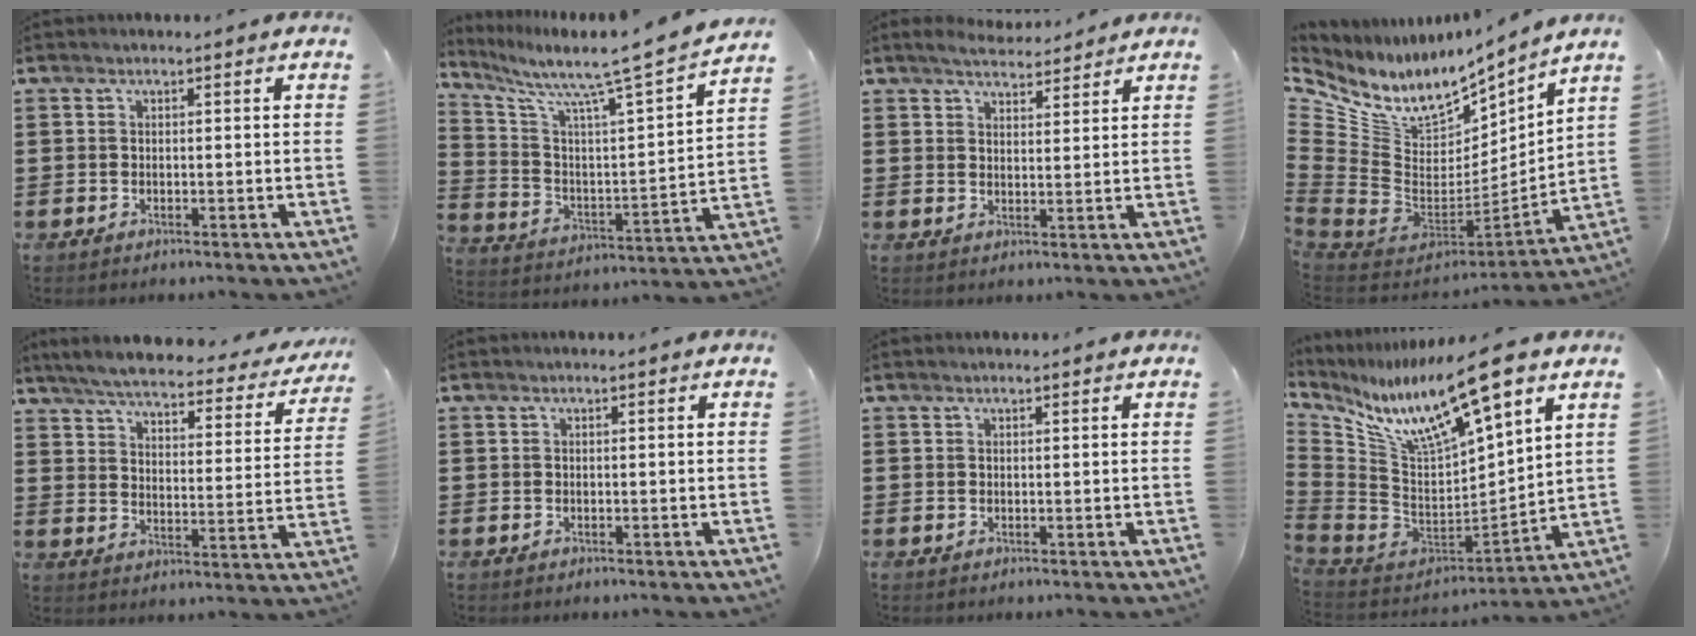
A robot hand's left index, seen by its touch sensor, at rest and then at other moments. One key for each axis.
{"total": 8.0, "fx": 6.9, "fy": -0.1, "fz": 4.0, "tx": -0.104, "ty": -0.063, "tz": 0.102}
{"total": 4.1, "fx": 3.9, "fy": 0.8, "fz": 1.0, "tx": -0.031, "ty": -0.005, "tz": 0.073}
{"total": 10.0, "fx": 6.0, "fy": 6.1, "fz": 5.2, "tx": -0.138, "ty": -0.055, "tz": 0.107}
{"total": 5.1, "fx": 4.7, "fy": 0.2, "fz": 2.0, "tx": -0.061, "ty": -0.032, "tz": 0.076}
{"total": 0.0}
{"total": 0.6, "fx": 0.5, "fy": 0.1, "fz": 0.2, "tx": -0.006, "ty": 0.000, "tz": 0.011}
{"total": 13.7, "fx": 8.7, "fy": 2.7, "fz": 10.3, "tx": -0.225, "ty": -0.060, "tz": 0.142}